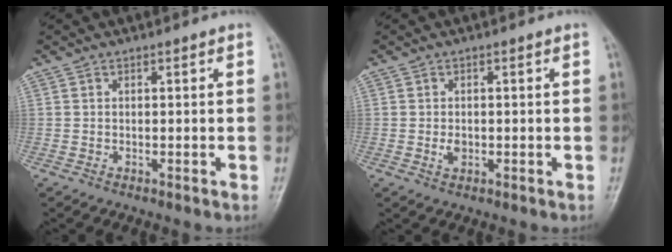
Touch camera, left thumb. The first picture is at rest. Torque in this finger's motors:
{"motor_torque": [-0.04, 0.07, 0.13, 0.06, 0.01]}